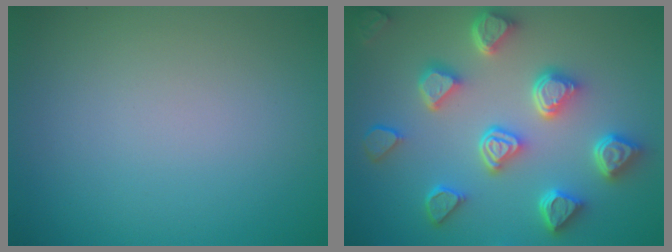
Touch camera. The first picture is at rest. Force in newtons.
{"total": 6.9, "press": 5.6, "slide": 4.0}